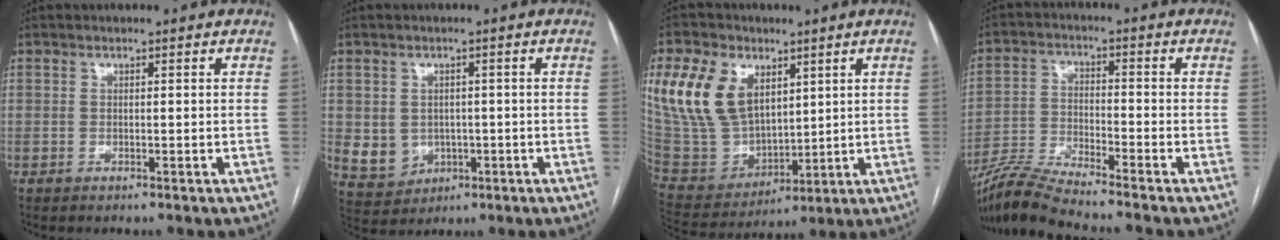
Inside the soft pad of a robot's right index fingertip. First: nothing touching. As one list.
[{"total": 5.5, "force": [-0.5, 5.1, 1.9], "torque": [-0.036, 0.014, 0.008]}, {"total": 16.2, "force": [6.6, 10.6, 10.4], "torque": [-0.242, 0.017, 0.145]}, {"total": 8.4, "force": [-7.7, -1.2, 3.0], "torque": [-0.068, -0.019, -0.151]}]